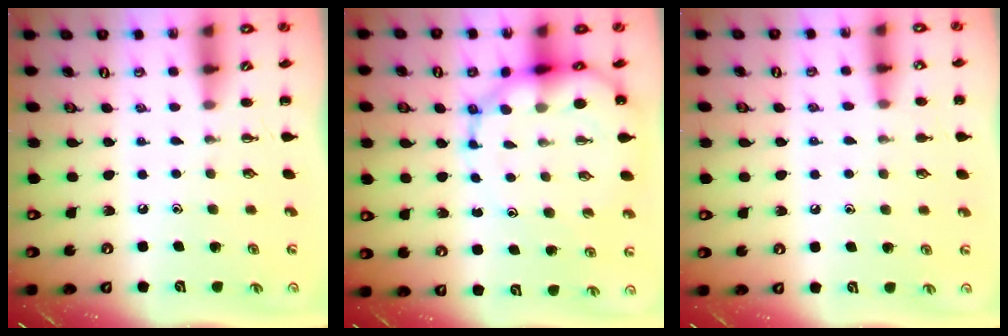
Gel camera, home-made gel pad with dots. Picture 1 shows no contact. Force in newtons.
{"total": 12.2, "press": 11.7, "slide": 3.4}
{"total": 6.5, "press": 6.2, "slide": 1.9}